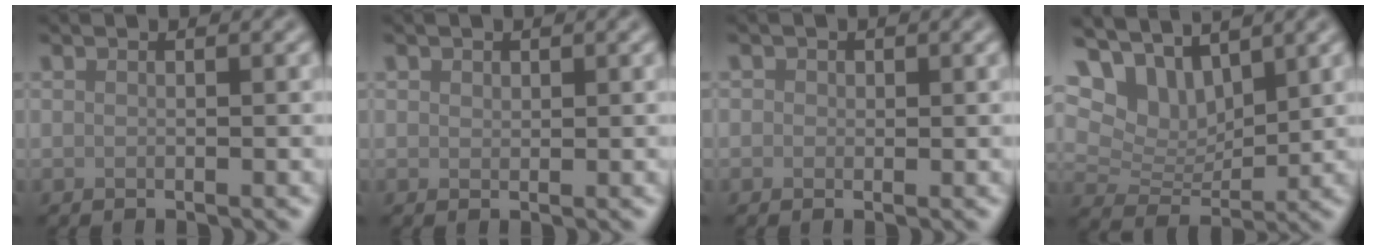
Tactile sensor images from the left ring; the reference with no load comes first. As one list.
[{"total": 0.6, "force": [0.5, 0.4, 0.1], "torque": [-0.001, -0.003, 0.009]}, {"total": 0.8, "force": [0.2, 0.8, 0.2], "torque": [0.002, -0.002, 0.001]}, {"total": 8.2, "force": [5.4, 4.4, 4.4], "torque": [-0.092, 0.012, 0.084]}]